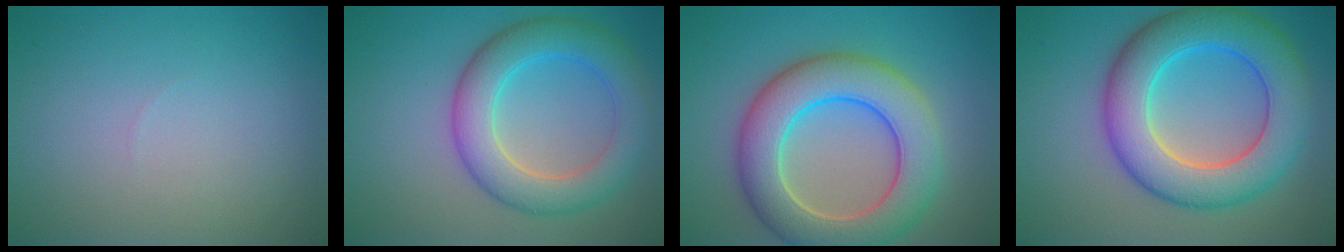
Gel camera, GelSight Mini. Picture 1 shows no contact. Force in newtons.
{"total": 6.5, "press": 6.5, "slide": 0.4}
{"total": 9.0, "press": 9.0, "slide": 0.5}
{"total": 9.6, "press": 9.6, "slide": 0.3}